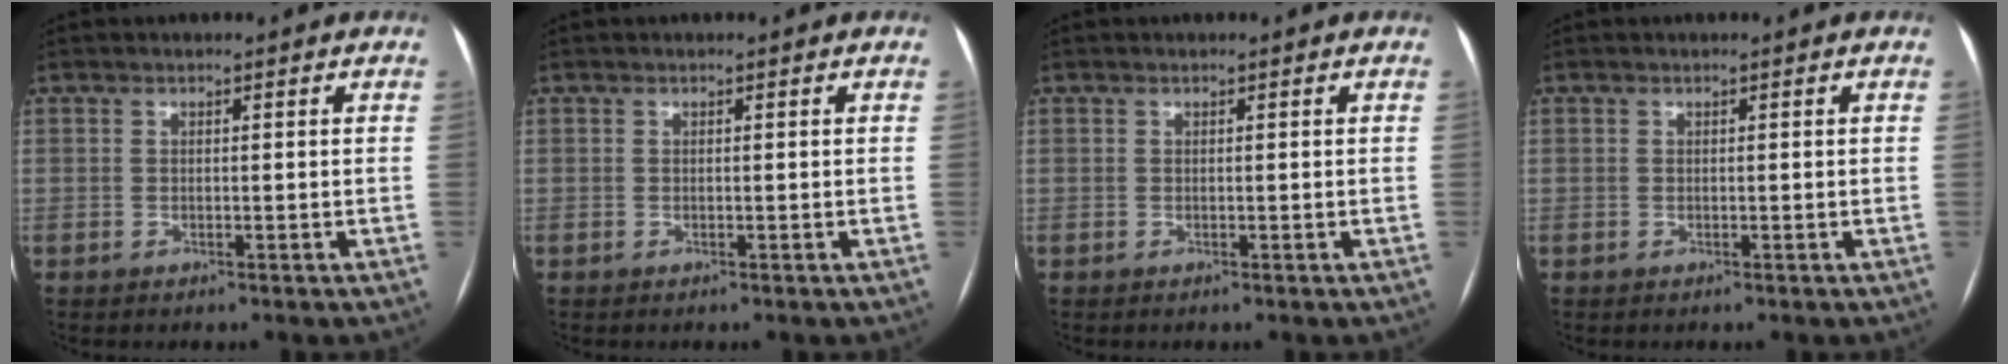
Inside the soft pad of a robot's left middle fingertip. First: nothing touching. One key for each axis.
{"total": 0.0}
{"total": 0.0}
{"total": 0.0}